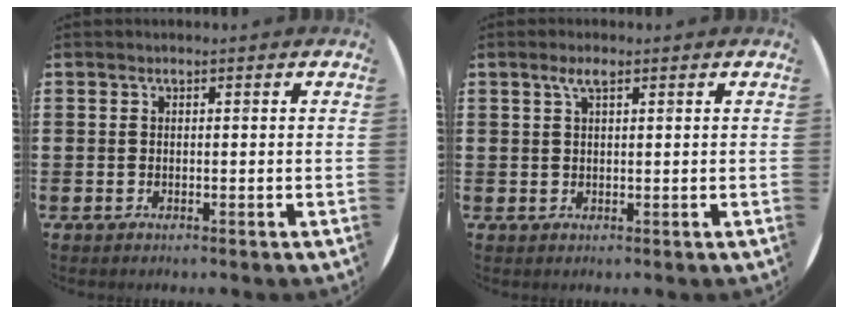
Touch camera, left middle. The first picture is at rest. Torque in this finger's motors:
{"motor_torque": [0.73, -0.47, 0.02, 0.01]}